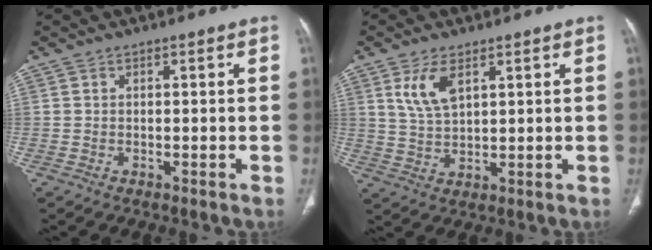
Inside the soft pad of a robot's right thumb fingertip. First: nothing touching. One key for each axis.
{"total": 6.5, "fx": 3.1, "fy": 3.0, "fz": 4.8, "tx": -0.095, "ty": -0.013, "tz": 0.070}